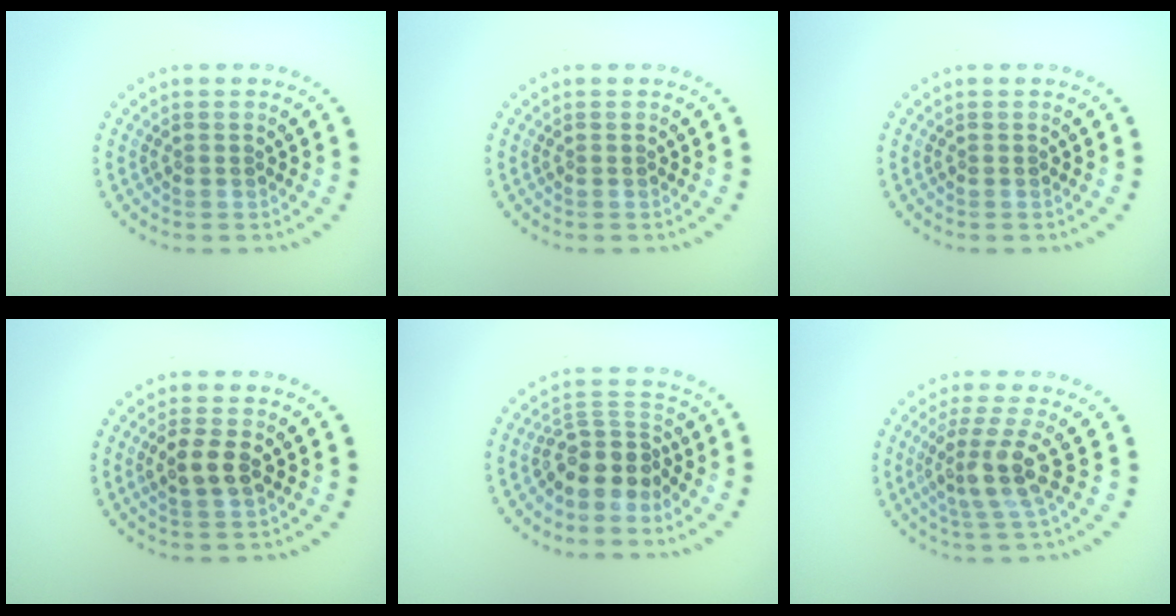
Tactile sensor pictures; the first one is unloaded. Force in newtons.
{"total": 0.0}
{"total": 0.0}
{"total": 2.7, "press": 2.6, "slide": 0.6}
{"total": 3.8, "press": 3.0, "slide": 2.2}
{"total": 3.9, "press": 2.8, "slide": 2.7}